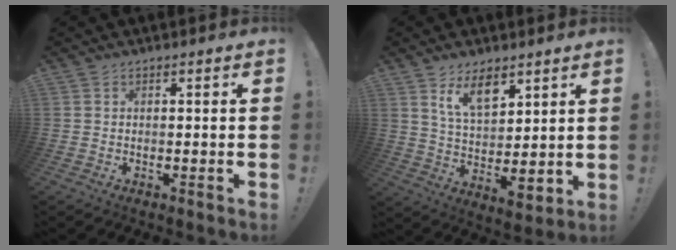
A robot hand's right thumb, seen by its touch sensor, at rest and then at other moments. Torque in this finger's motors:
{"motor_torque": [1.46, 1.85, 0.04, 0.23, 0.20]}